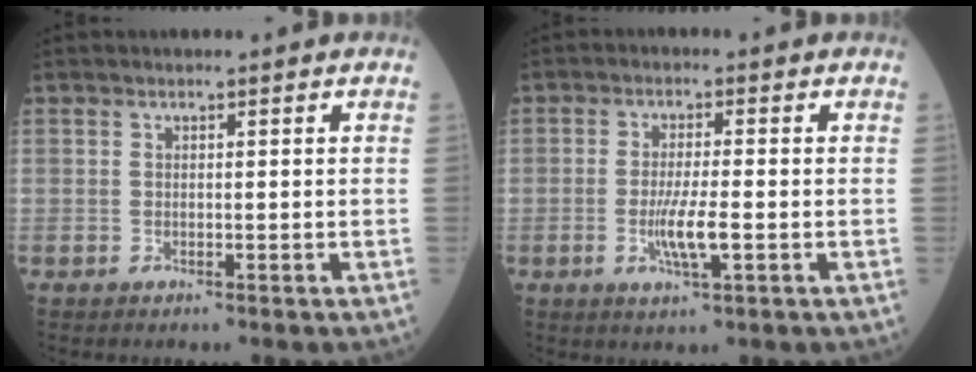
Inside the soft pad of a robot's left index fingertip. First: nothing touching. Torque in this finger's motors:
{"motor_torque": [0.99, 0.02, 0.39, 0.13]}